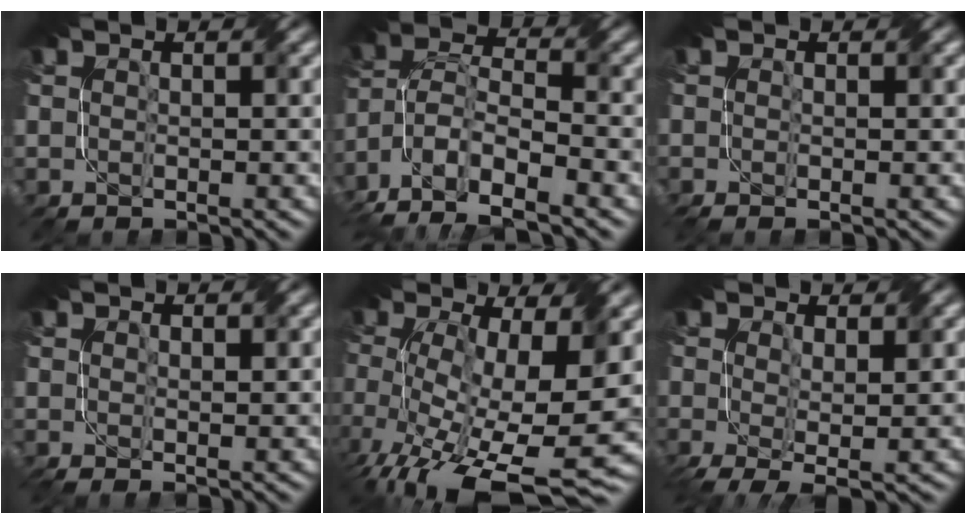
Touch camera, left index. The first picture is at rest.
{"total": 10.0, "force": [-6.8, 3.7, 6.3], "torque": [-0.120, -0.003, -0.134]}
{"total": 1.0, "force": [-0.4, 0.2, 0.9], "torque": [-0.017, -0.009, -0.007]}
{"total": 1.0, "force": [0.4, 0.2, 0.9], "torque": [-0.012, -0.001, 0.013]}
{"total": 15.4, "force": [-4.4, 6.7, 13.2], "torque": [-0.242, -0.041, -0.051]}
{"total": 3.9, "force": [-0.2, 1.3, 3.7], "torque": [-0.072, -0.010, -0.001]}